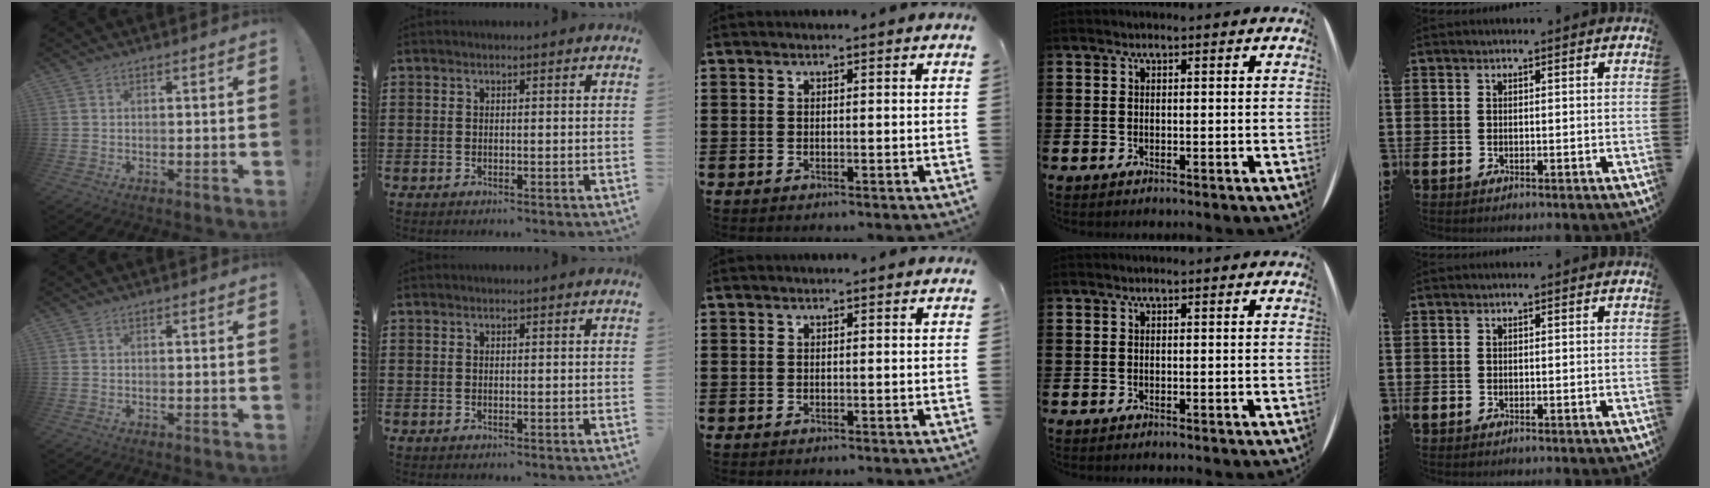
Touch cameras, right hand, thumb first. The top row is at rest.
{}